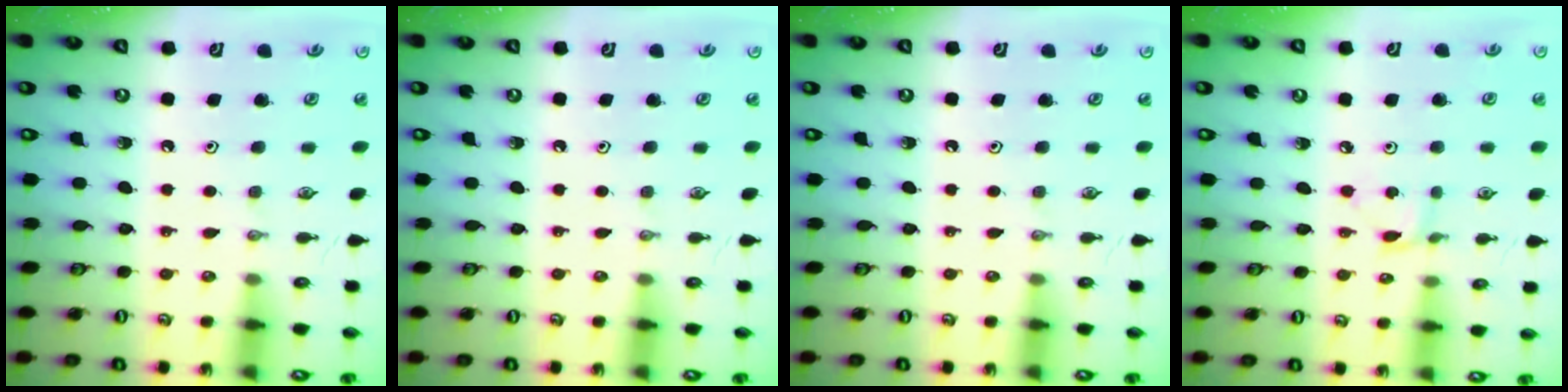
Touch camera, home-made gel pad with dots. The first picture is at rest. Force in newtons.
{"total": 0.0}
{"total": 0.0}
{"total": 2.0, "press": 2.0, "slide": 0.2}